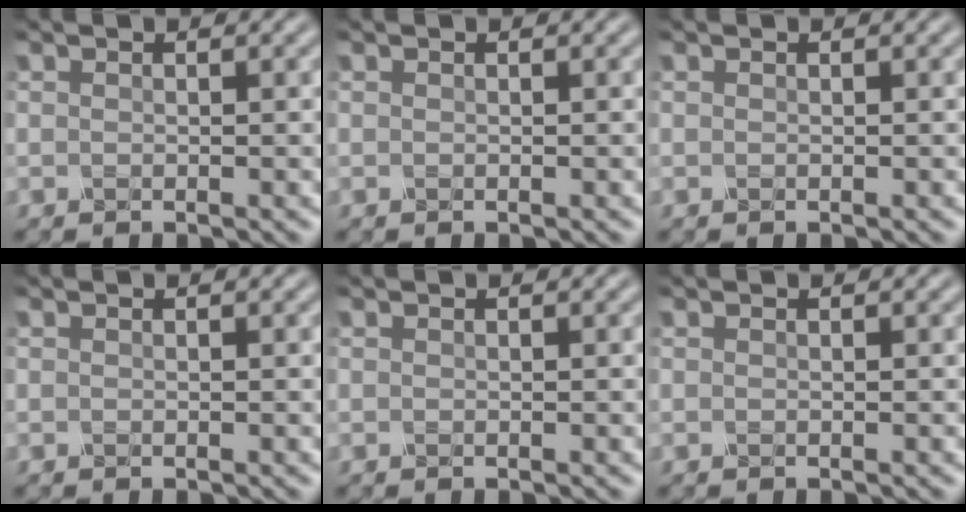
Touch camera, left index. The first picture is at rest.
{"total": 0.0}
{"total": 0.0}
{"total": 0.0}
{"total": 0.0}
{"total": 0.0}